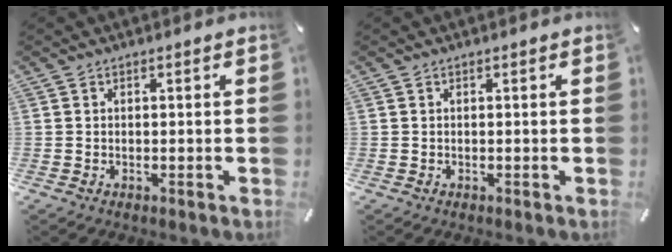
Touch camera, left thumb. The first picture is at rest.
{"total": 0.0}